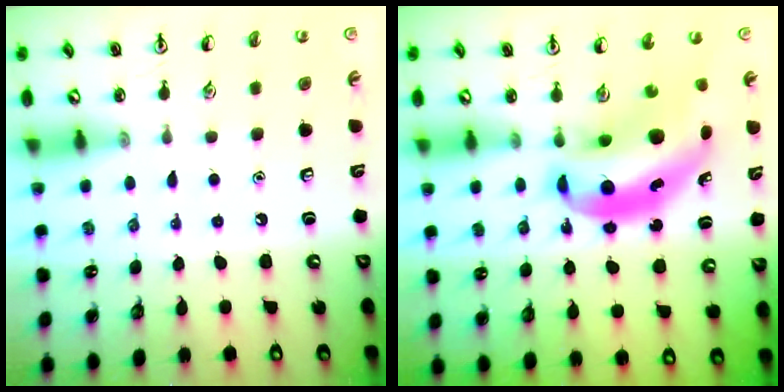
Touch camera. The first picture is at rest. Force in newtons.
{"total": 10.9, "press": 10.3, "slide": 3.5}